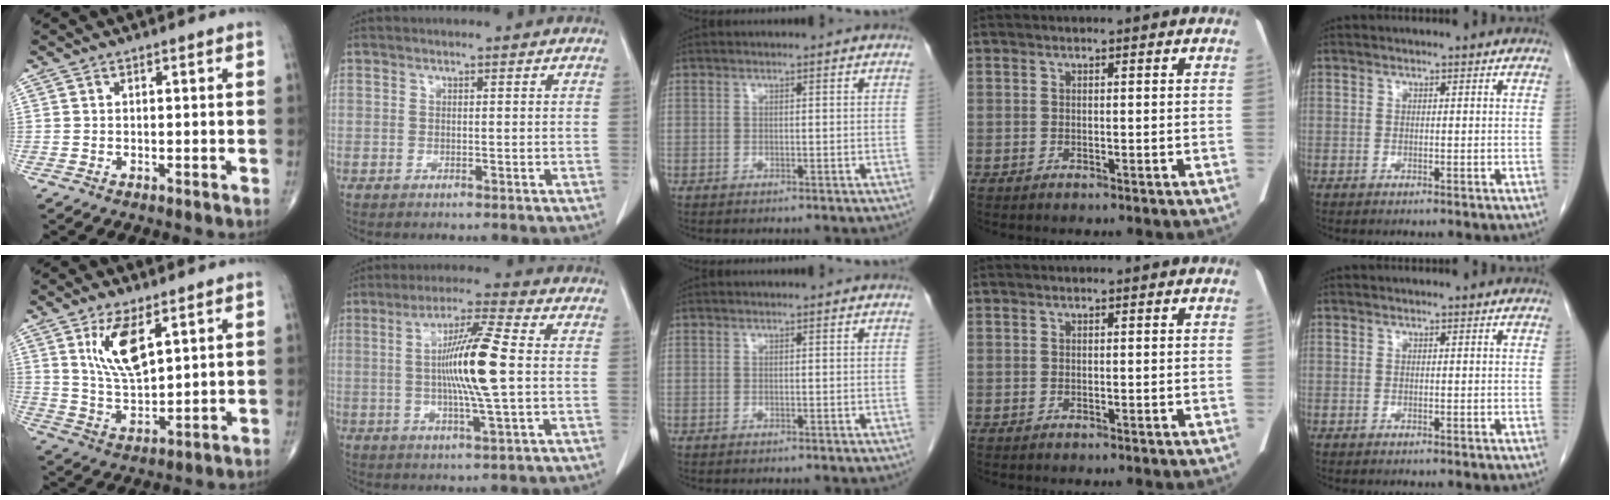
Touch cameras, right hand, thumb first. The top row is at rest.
{"thumb": {"total": 10.5, "force": [4.6, 4.3, 8.3], "torque": [-0.146, -0.027, 0.098]}, "index": {"total": 11.5, "force": [0.2, -0.2, 11.5], "torque": [-0.214, -0.002, 0.001]}}